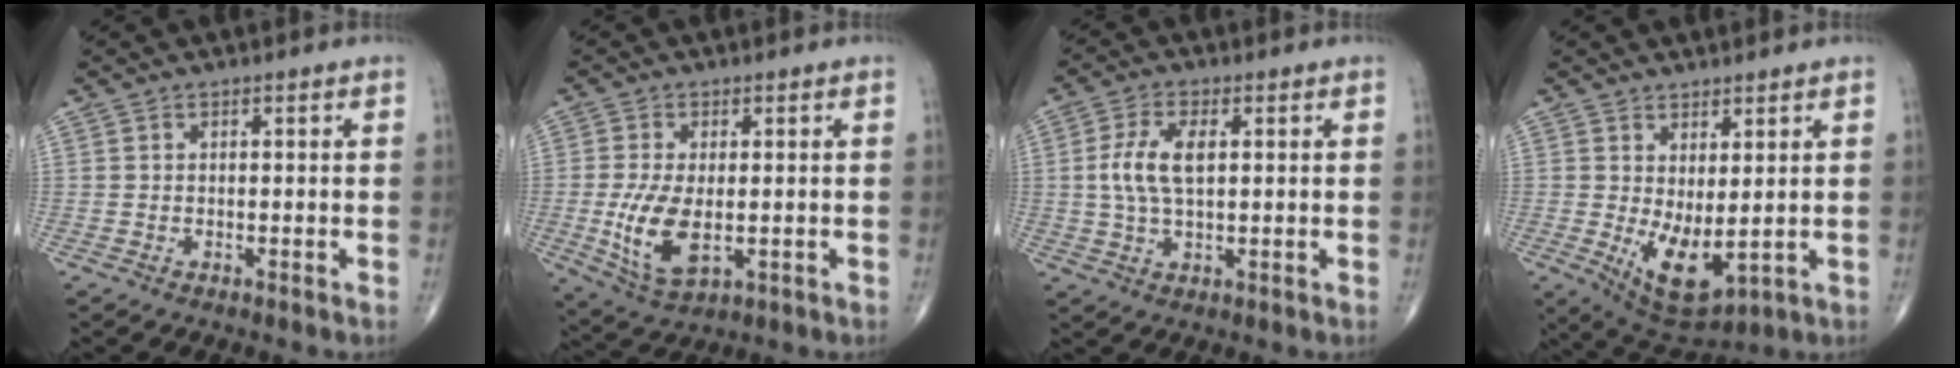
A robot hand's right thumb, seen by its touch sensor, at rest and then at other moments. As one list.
[{"total": 9.8, "force": [-1.3, 4.9, 8.4], "torque": [-0.166, -0.016, -0.015]}, {"total": 7.6, "force": [1.1, 3.6, 6.5], "torque": [-0.143, 0.006, 0.020]}, {"total": 8.6, "force": [-0.4, 3.8, 7.7], "torque": [-0.122, -0.020, 0.015]}]